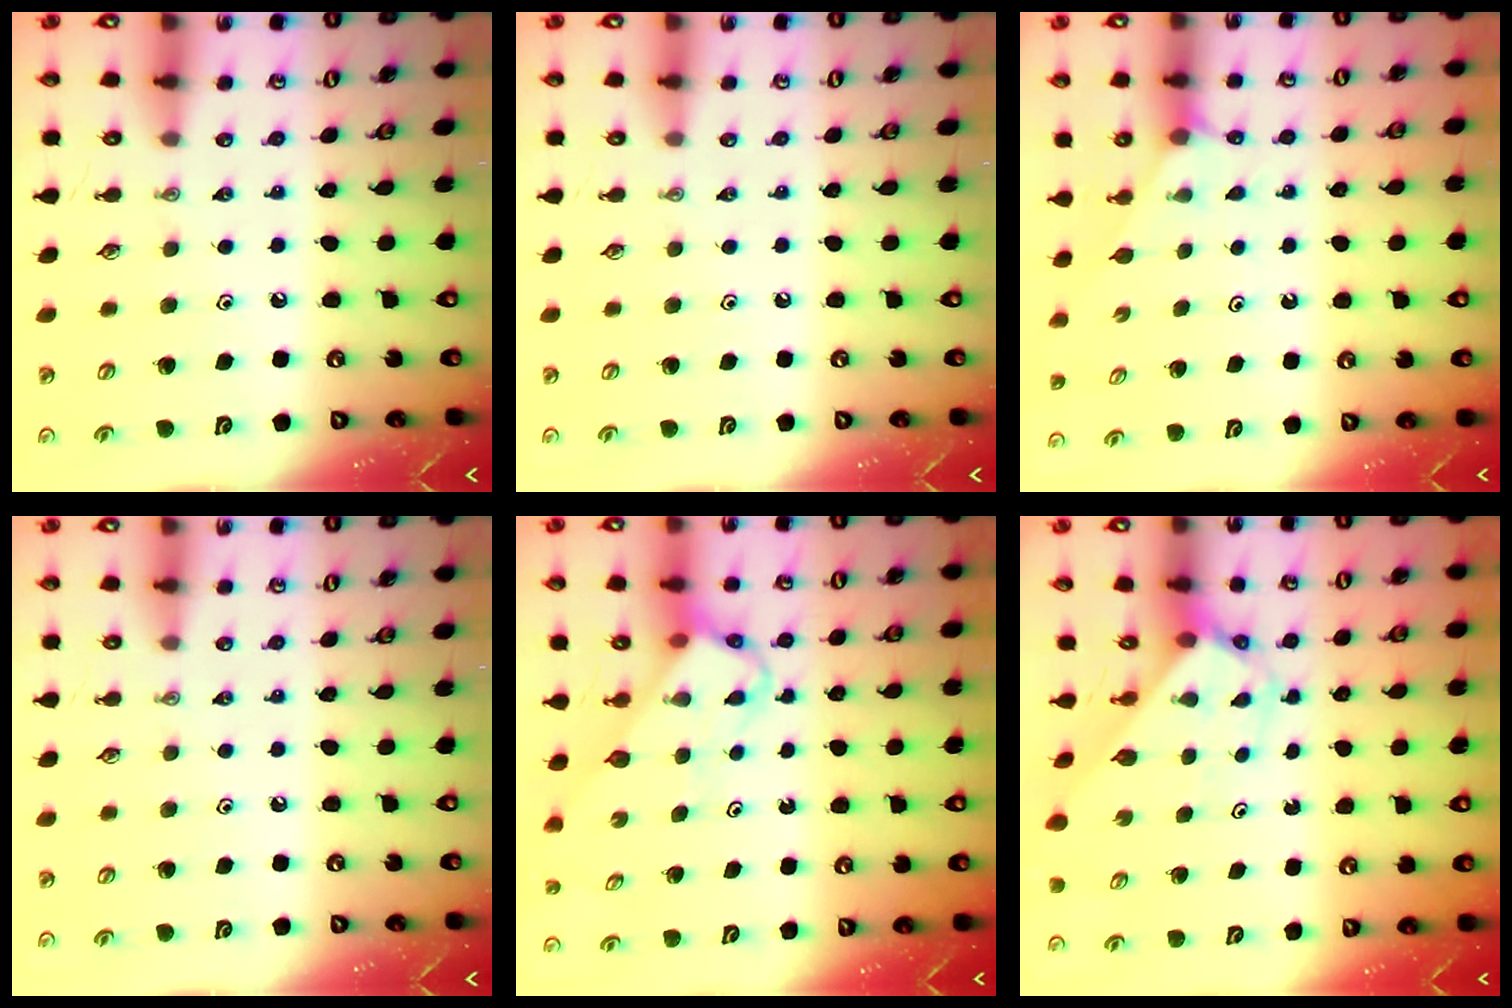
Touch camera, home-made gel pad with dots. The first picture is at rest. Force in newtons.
{"total": 0.0}
{"total": 1.8, "press": 1.7, "slide": 0.3}
{"total": 0.0}
{"total": 3.7, "press": 3.7, "slide": 0.1}
{"total": 2.7, "press": 2.7, "slide": 0.2}